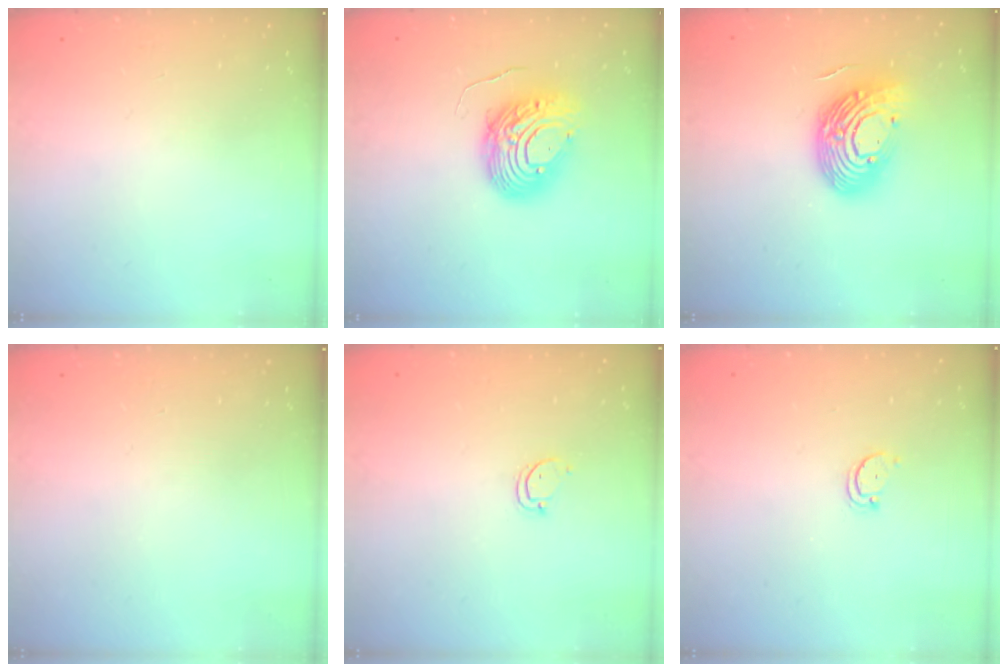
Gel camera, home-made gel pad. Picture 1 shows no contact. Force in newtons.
{"total": 10.5, "press": 10.5, "slide": 0.9}
{"total": 16.1, "press": 16.0, "slide": 1.3}
{"total": 0.0}
{"total": 2.6, "press": 2.6, "slide": 0.3}
{"total": 2.5, "press": 2.4, "slide": 0.5}